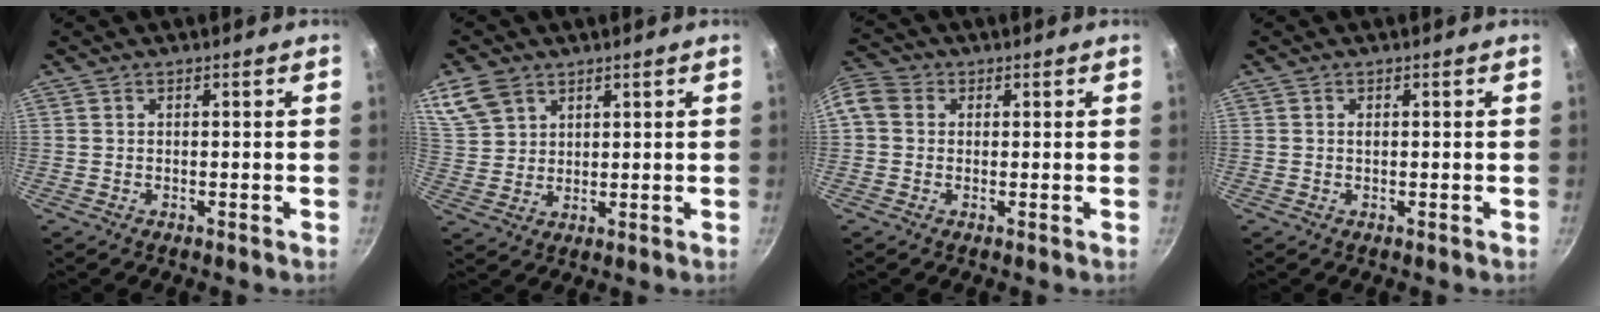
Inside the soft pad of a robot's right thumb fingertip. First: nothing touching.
{"total": 7.3, "force": [4.5, 4.9, 3.0], "torque": [-0.044, -0.013, 0.098]}
{"total": 8.7, "force": [1.2, 7.4, 4.4], "torque": [-0.108, 0.026, 0.006]}
{"total": 0.5, "force": [0.2, 0.4, 0.4], "torque": [-0.007, 0.001, 0.003]}